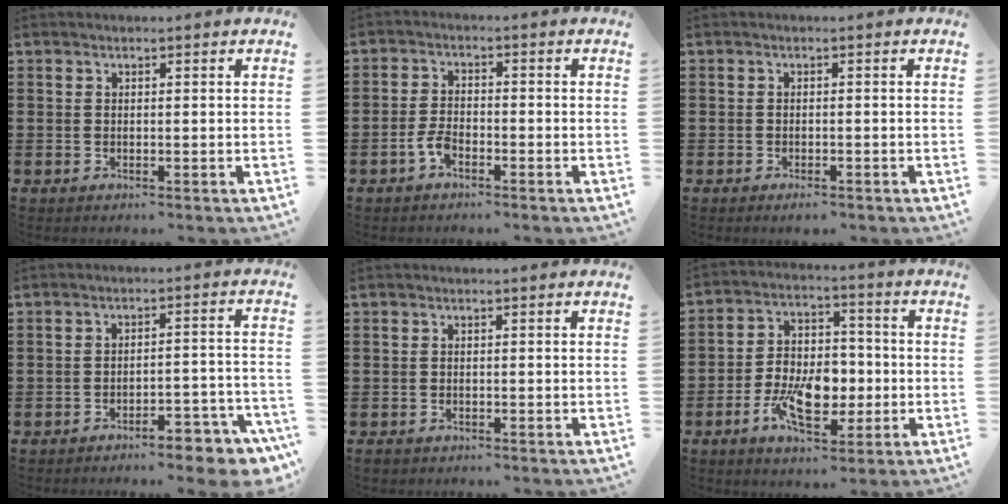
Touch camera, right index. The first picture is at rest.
{"total": 3.1, "force": [-1.8, 1.2, 2.2], "torque": [-0.056, -0.005, -0.037]}
{"total": 1.0, "force": [-1.0, 0.0, 0.4], "torque": [-0.012, -0.006, -0.016]}
{"total": 5.9, "force": [-5.2, 0.8, 2.6], "torque": [-0.039, 0.001, -0.097]}
{"total": 0.8, "force": [-0.7, 0.3, 0.1], "torque": [-0.003, -0.002, -0.014]}
{"total": 9.7, "force": [-3.0, 5.7, 7.3], "torque": [-0.141, 0.003, -0.053]}